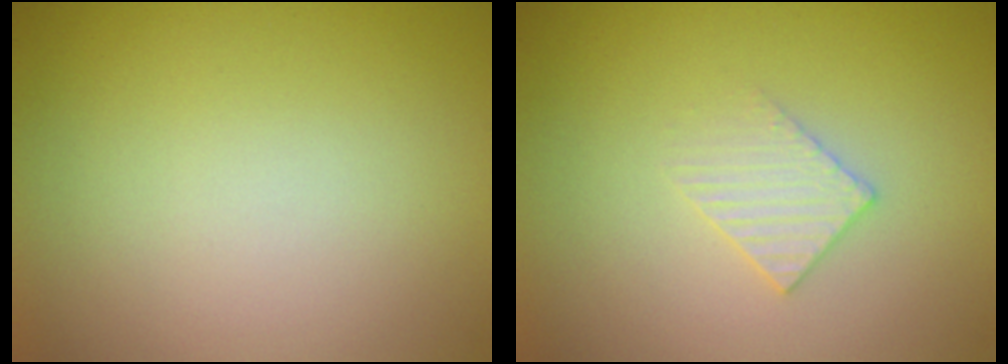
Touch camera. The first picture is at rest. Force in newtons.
{"total": 1.9, "press": 1.9, "slide": 0.2}